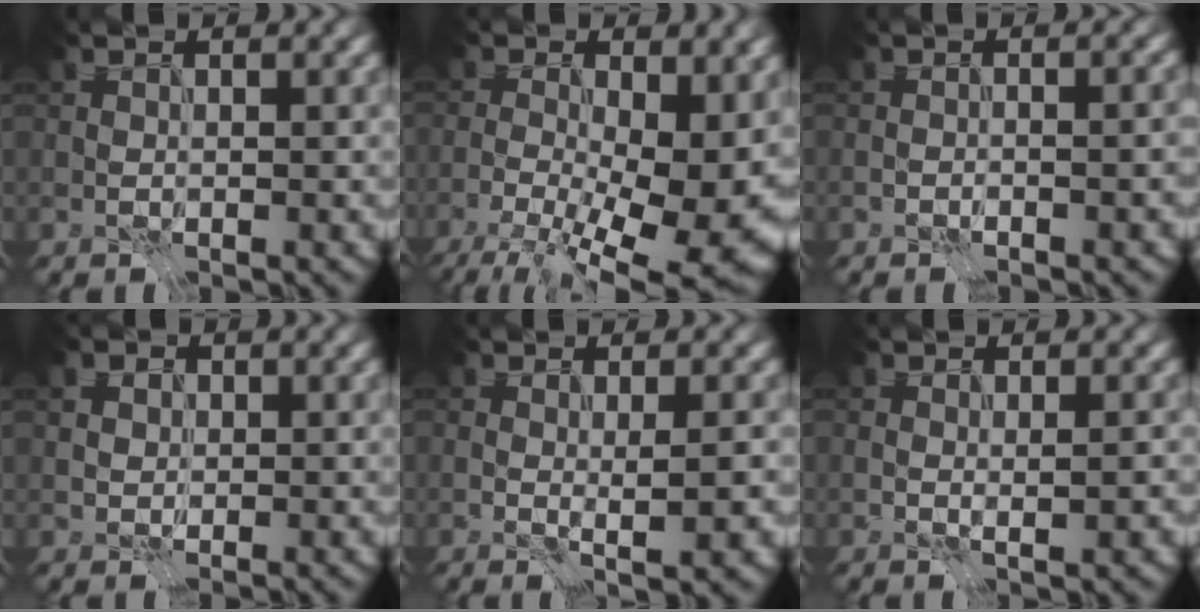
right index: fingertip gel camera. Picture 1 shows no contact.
{"total": 13.6, "force": [-2.4, 6.2, 11.9], "torque": [-0.160, -0.024, -0.013]}
{"total": 2.7, "force": [-0.2, 1.1, 2.4], "torque": [-0.004, 0.016, -0.016]}
{"total": 1.3, "force": [0.3, 1.2, 0.4], "torque": [-0.002, -0.004, 0.008]}
{"total": 1.9, "force": [-0.2, 0.3, 1.9], "torque": [-0.027, -0.007, -0.002]}
{"total": 0.7, "force": [-0.1, 0.1, 0.7], "torque": [-0.008, -0.003, -0.001]}